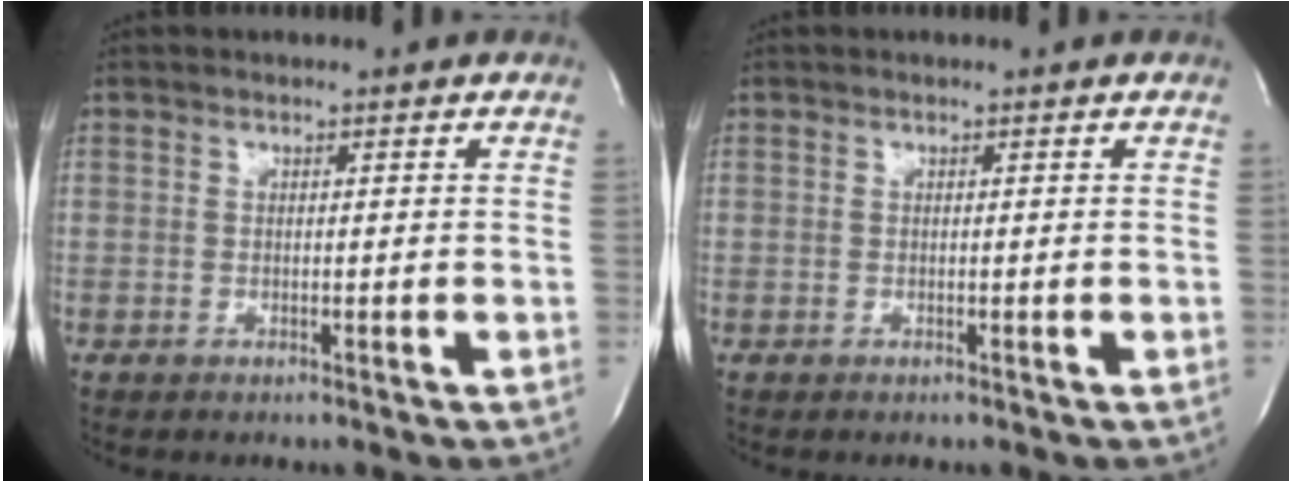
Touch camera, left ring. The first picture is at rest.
{"total": 0.0}